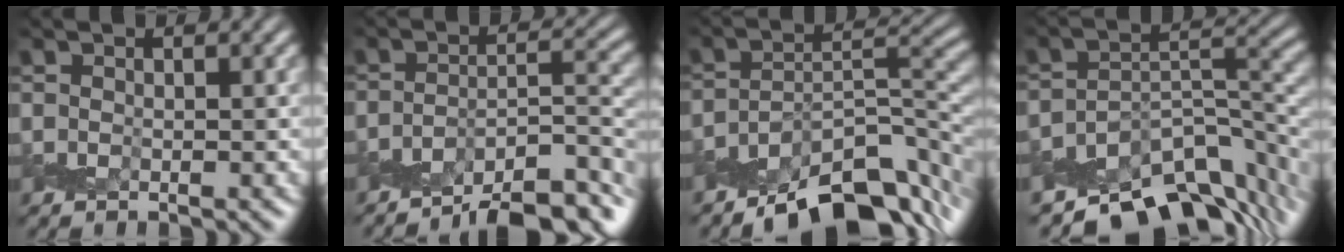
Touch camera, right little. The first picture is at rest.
{"total": 8.0, "force": [-6.7, 1.7, 4.1], "torque": [-0.054, 0.002, -0.107]}
{"total": 10.2, "force": [-7.4, 3.5, 6.0], "torque": [-0.076, 0.002, -0.133]}
{"total": 10.6, "force": [-8.1, 4.4, 5.1], "torque": [-0.061, -0.007, -0.132]}